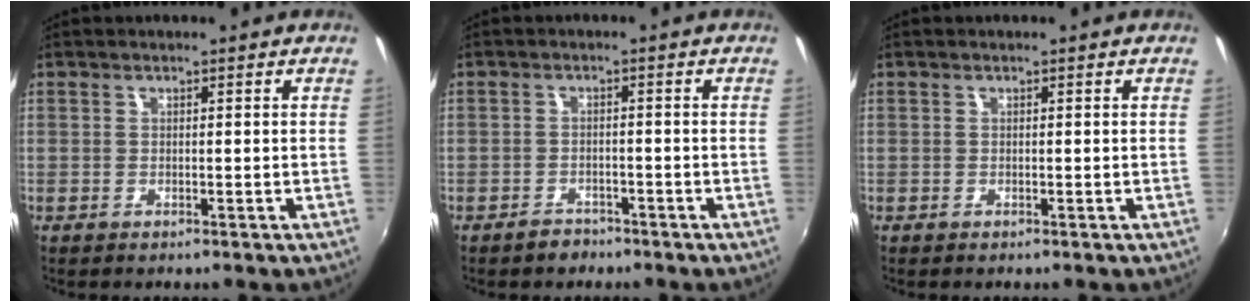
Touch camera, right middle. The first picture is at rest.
{"total": 2.9, "force": [-2.3, 1.7, 0.4], "torque": [-0.018, 0.003, -0.035]}
{"total": 0.0}